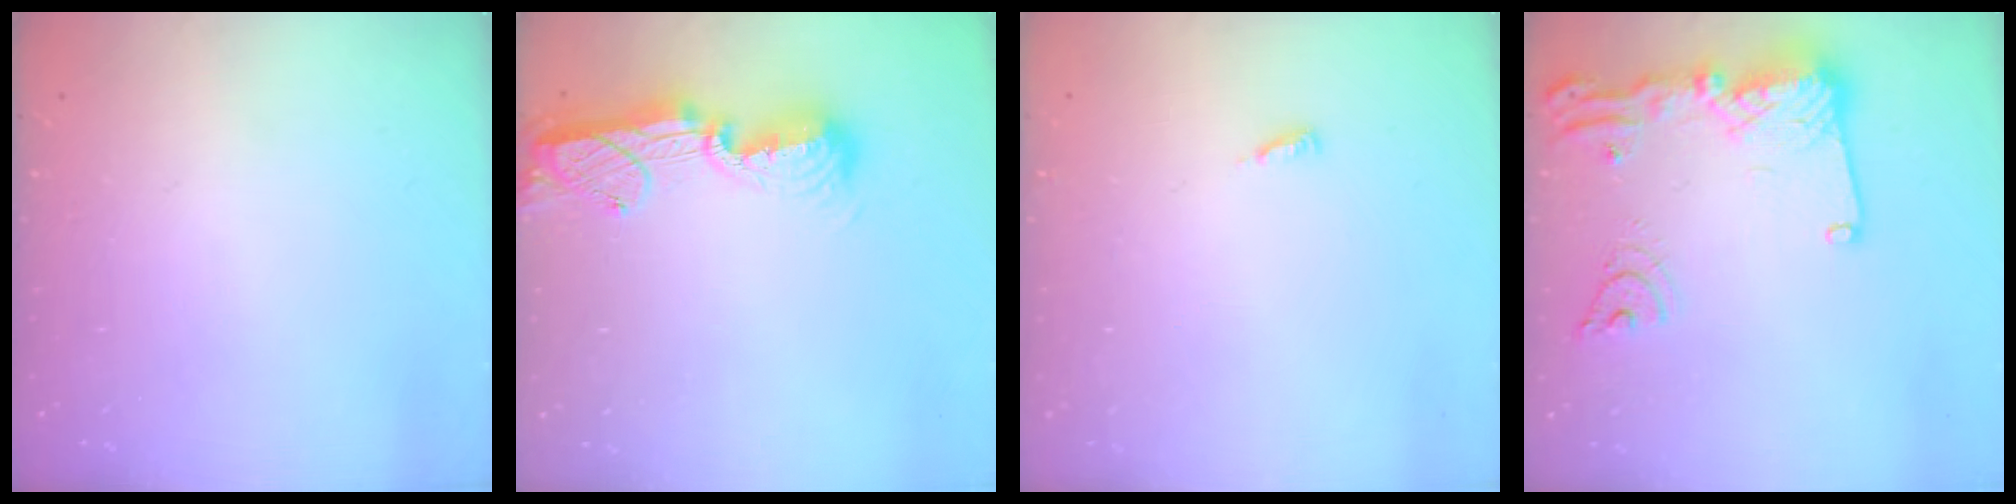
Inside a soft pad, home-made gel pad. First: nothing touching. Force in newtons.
{"total": 12.5, "press": 12.4, "slide": 1.0}
{"total": 2.9, "press": 2.9, "slide": 0.2}
{"total": 18.5, "press": 18.4, "slide": 1.7}